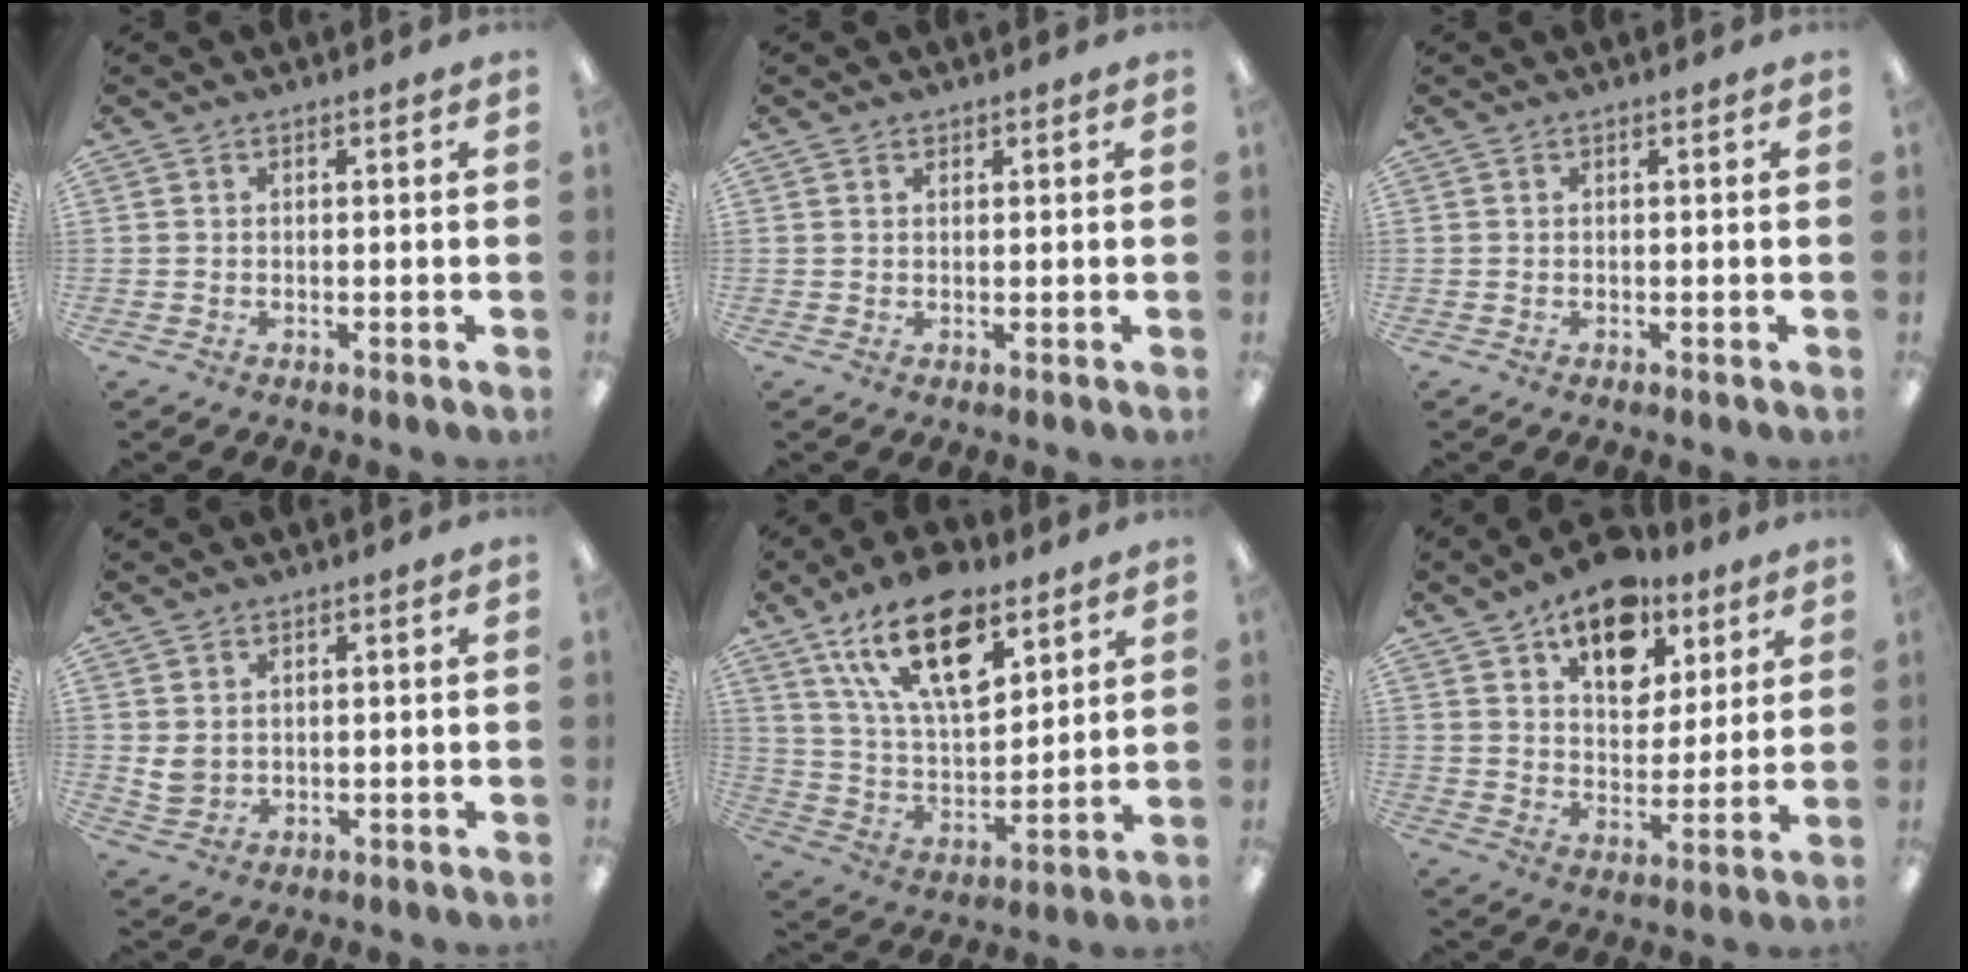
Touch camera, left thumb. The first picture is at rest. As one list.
[{"total": 0.9, "force": [0.7, 0.5, 0.2], "torque": [-0.003, 0.002, 0.013]}, {"total": 0.0}, {"total": 3.5, "force": [1.5, 2.6, 1.8], "torque": [-0.028, 0.000, 0.028]}, {"total": 20.3, "force": [11.9, 9.4, 13.4], "torque": [-0.252, -0.050, 0.205]}, {"total": 14.5, "force": [9.6, 8.4, 6.8], "torque": [-0.093, -0.051, 0.171]}]